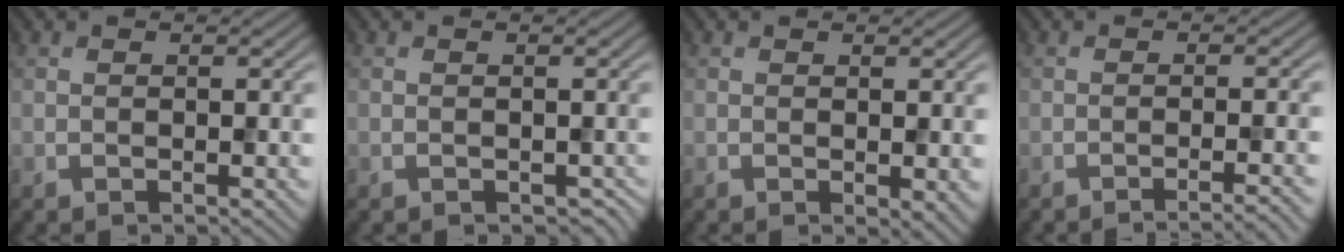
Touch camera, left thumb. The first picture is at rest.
{"total": 0.7, "force": [-0.3, 0.6, 0.2], "torque": [-0.010, -0.013, -0.006]}
{"total": 1.7, "force": [-0.1, 0.8, 1.5], "torque": [-0.021, -0.008, 0.001]}
{"total": 3.3, "force": [-2.1, 0.4, 2.5], "torque": [-0.028, 0.007, -0.044]}